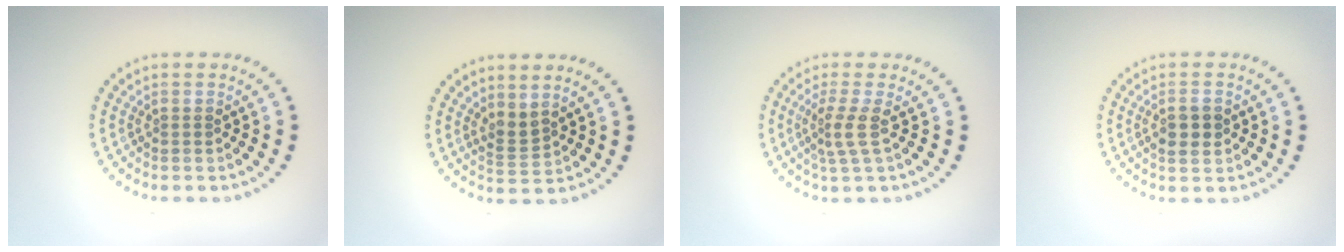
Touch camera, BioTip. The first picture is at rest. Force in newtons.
{"total": 1.8, "press": 1.3, "slide": 1.2}
{"total": 2.3, "press": 1.6, "slide": 1.6}
{"total": 2.2, "press": 2.2, "slide": 0.1}